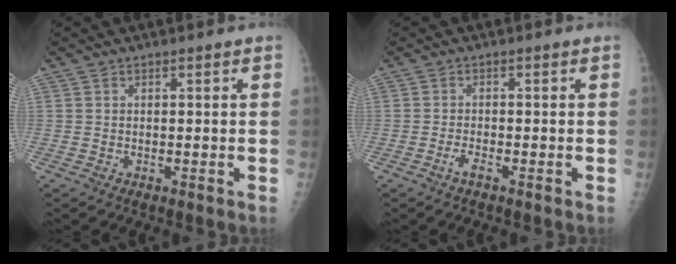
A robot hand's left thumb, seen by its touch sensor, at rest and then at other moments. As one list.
[{"total": 1.7, "force": [-1.2, 0.3, 1.2], "torque": [-0.031, 0.007, -0.024]}]